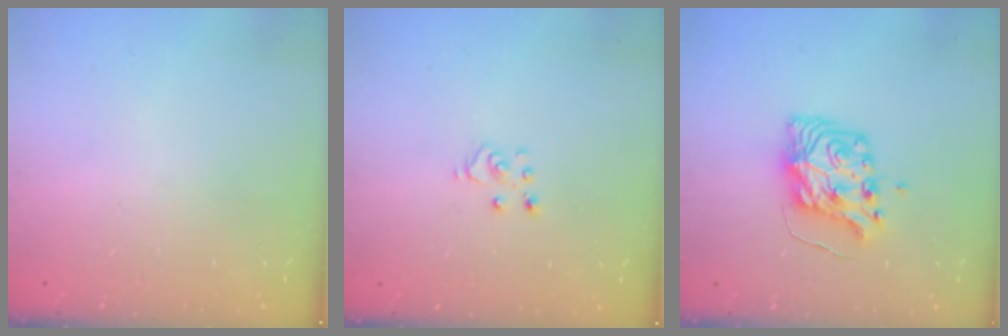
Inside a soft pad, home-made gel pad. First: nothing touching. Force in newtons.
{"total": 3.6, "press": 3.6, "slide": 0.2}
{"total": 8.9, "press": 8.9, "slide": 0.3}